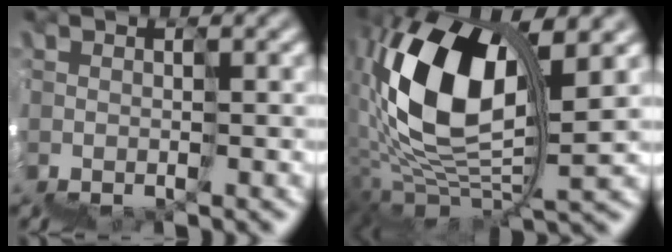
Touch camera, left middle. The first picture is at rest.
{"total": 9.1, "force": [5.3, 3.1, 6.7], "torque": [-0.149, 0.039, 0.086]}